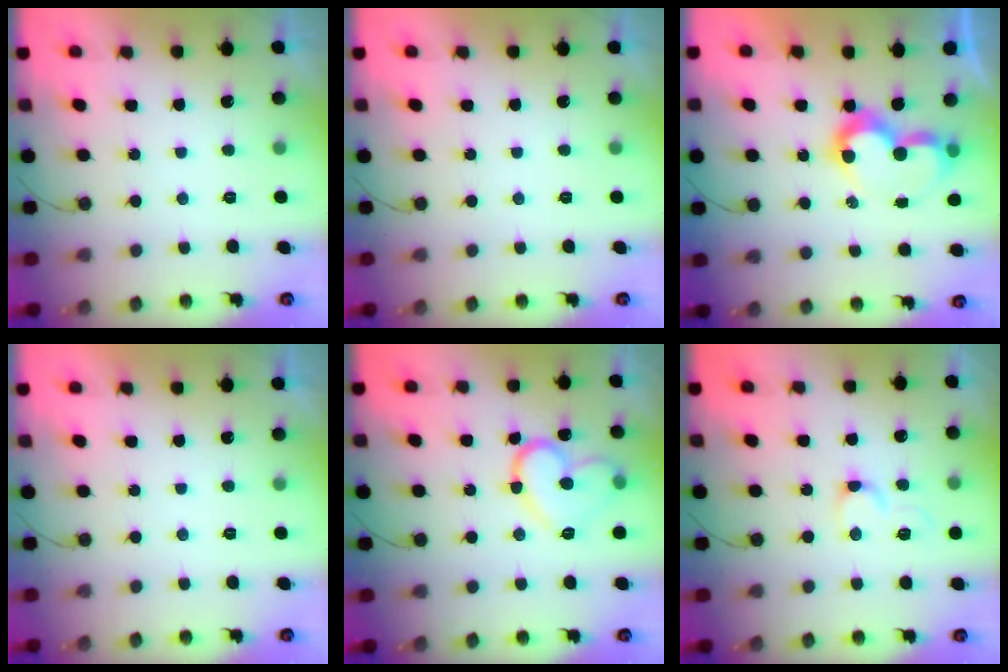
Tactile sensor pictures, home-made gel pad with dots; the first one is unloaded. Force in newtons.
{"total": 0.0}
{"total": 8.9, "press": 8.9, "slide": 0.8}
{"total": 1.7, "press": 1.7, "slide": 0.1}
{"total": 14.1, "press": 14.1, "slide": 1.3}
{"total": 5.2, "press": 5.2, "slide": 0.3}